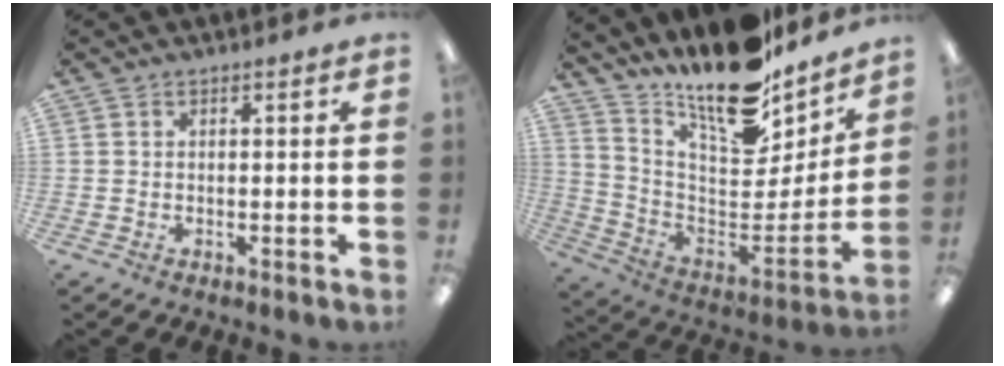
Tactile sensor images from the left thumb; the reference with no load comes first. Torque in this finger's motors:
{"motor_torque": [0.49, 0.65, 1.21, -1.56, 0.12]}